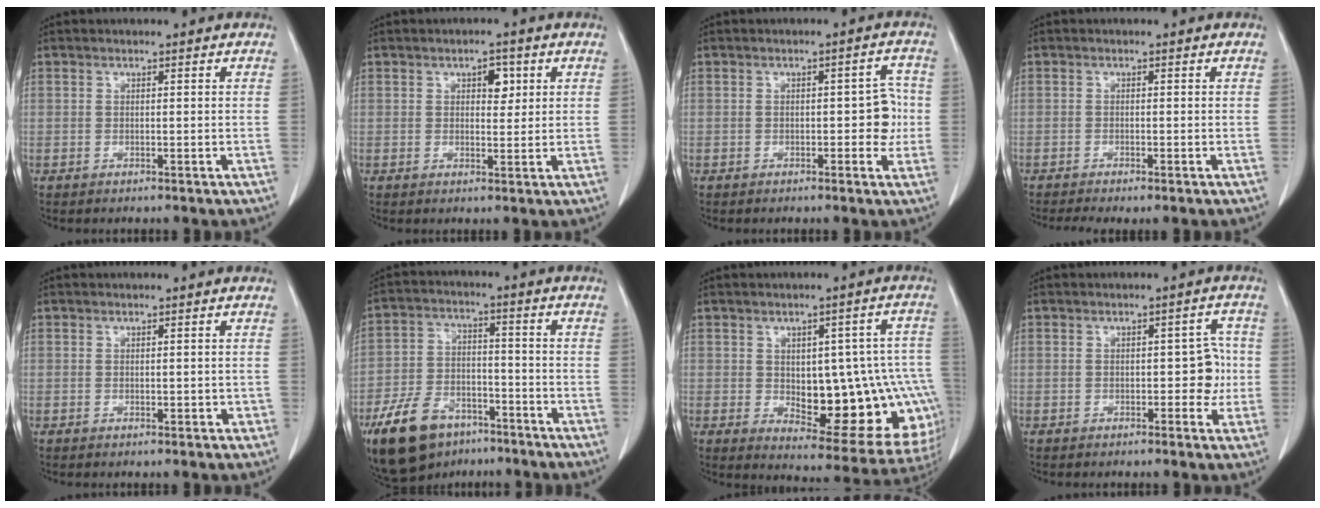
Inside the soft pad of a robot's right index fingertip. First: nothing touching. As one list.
[{"total": 3.1, "force": [1.3, 1.7, 2.3], "torque": [-0.029, 0.003, 0.017]}, {"total": 4.2, "force": [-0.4, 1.9, 3.8], "torque": [-0.040, 0.018, -0.004]}, {"total": 3.3, "force": [-2.3, 0.9, 2.2], "torque": [-0.035, -0.009, -0.035]}, {"total": 1.3, "force": [-0.2, 0.8, 1.0], "torque": [-0.013, 0.003, 0.001]}, {"total": 13.7, "force": [-9.2, 7.5, 6.8], "torque": [-0.134, 0.000, -0.157]}, {"total": 19.7, "force": [-2.3, 8.4, 17.6], "torque": [-0.151, 0.031, 0.000]}, {"total": 4.1, "force": [-0.4, 2.2, 3.5], "torque": [-0.036, 0.020, -0.003]}]